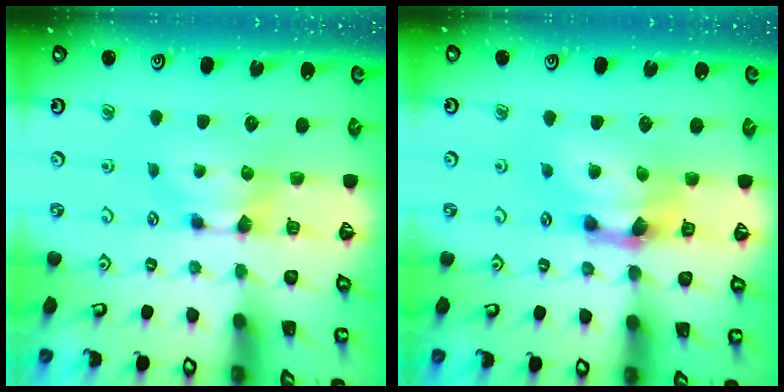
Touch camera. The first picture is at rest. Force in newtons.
{"total": 3.8, "press": 3.2, "slide": 2.0}